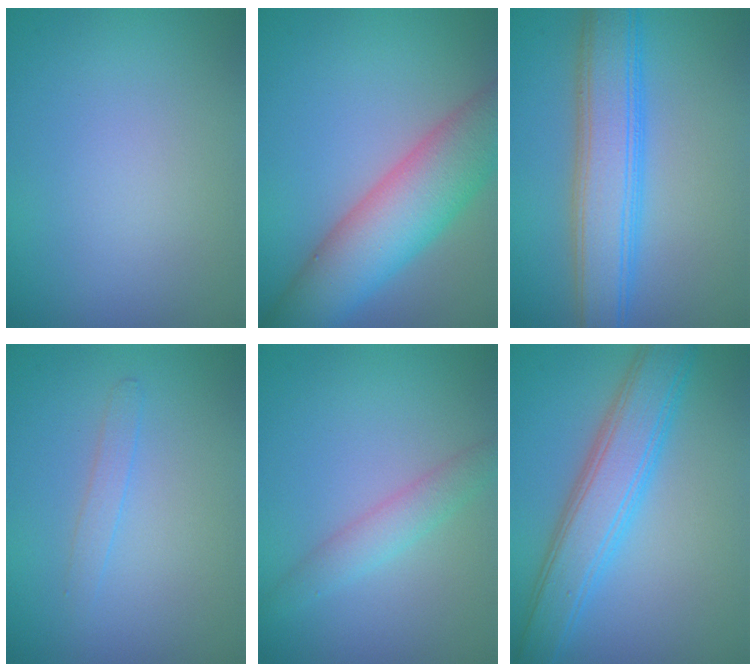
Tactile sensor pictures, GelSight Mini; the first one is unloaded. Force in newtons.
{"total": 9.0, "press": 9.0, "slide": 0.5}
{"total": 6.3, "press": 6.3, "slide": 0.1}
{"total": 1.0, "press": 1.0, "slide": 0.1}
{"total": 2.2, "press": 2.2, "slide": 0.0}
{"total": 5.7, "press": 5.7, "slide": 0.1}